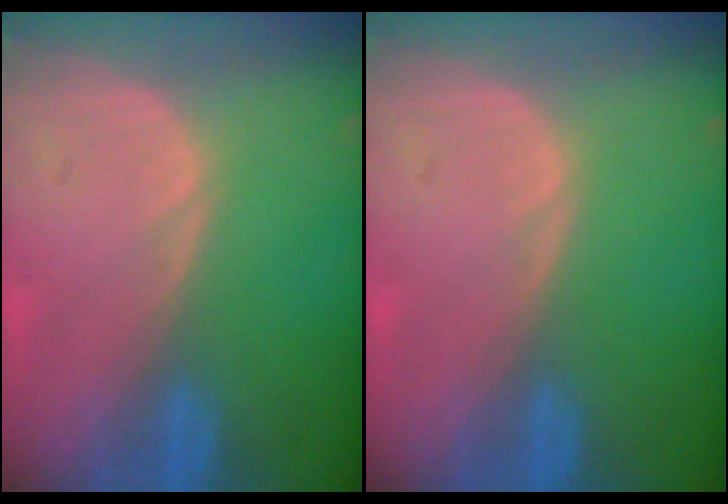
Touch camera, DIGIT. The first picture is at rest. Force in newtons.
{"total": 0.0}